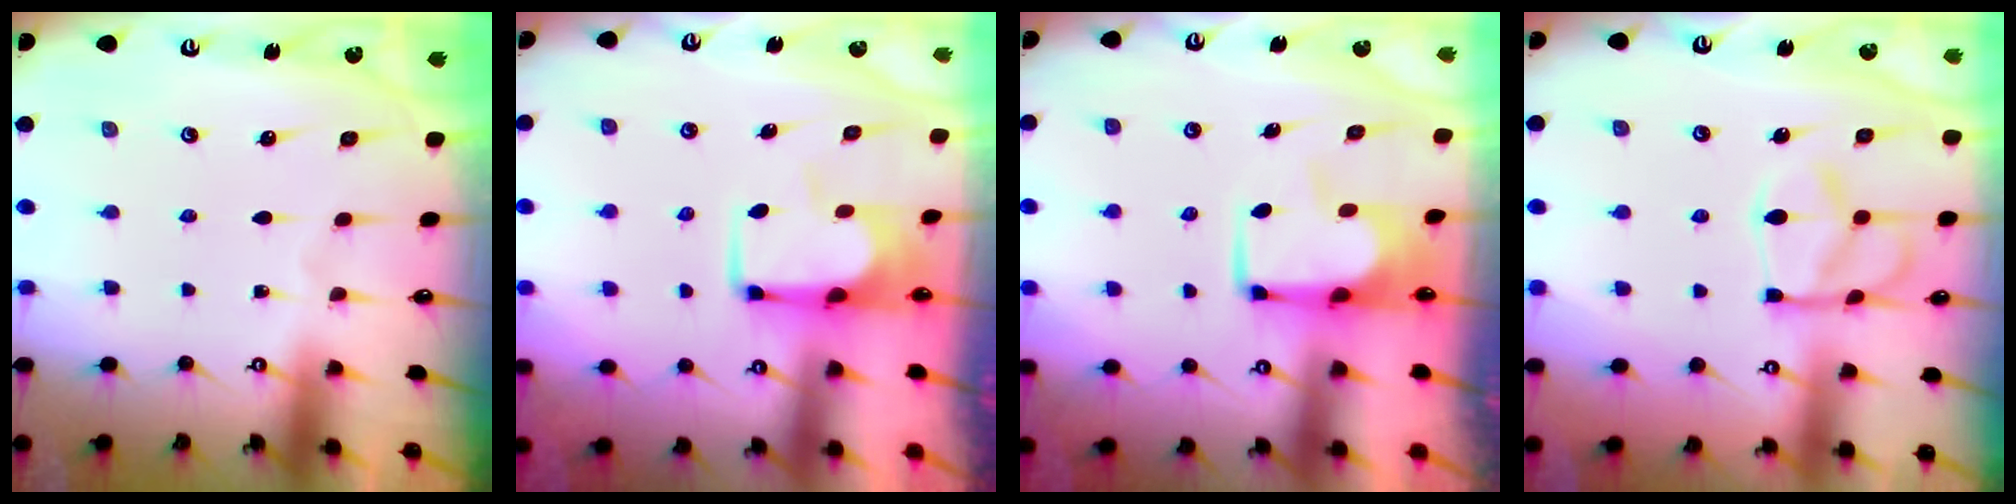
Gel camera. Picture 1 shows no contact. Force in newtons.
{"total": 4.0, "press": 3.9, "slide": 0.4}
{"total": 2.2, "press": 2.1, "slide": 0.5}
{"total": 6.2, "press": 5.9, "slide": 1.7}